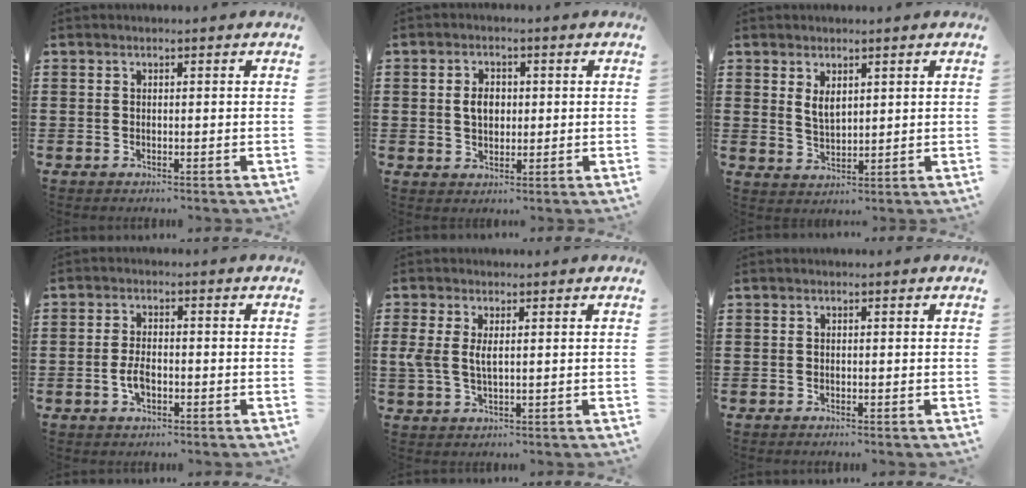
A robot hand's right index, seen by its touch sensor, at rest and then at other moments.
{"total": 3.5, "force": [0.2, 2.5, 2.5], "torque": [-0.046, 0.006, 0.001]}
{"total": 3.1, "force": [1.7, 1.6, 2.0], "torque": [-0.036, 0.001, 0.028]}
{"total": 3.1, "force": [-1.0, 1.4, 2.5], "torque": [-0.058, -0.002, -0.021]}
{"total": 3.2, "force": [0.7, 1.4, 2.8], "torque": [-0.071, 0.001, 0.008]}
{"total": 0.0}